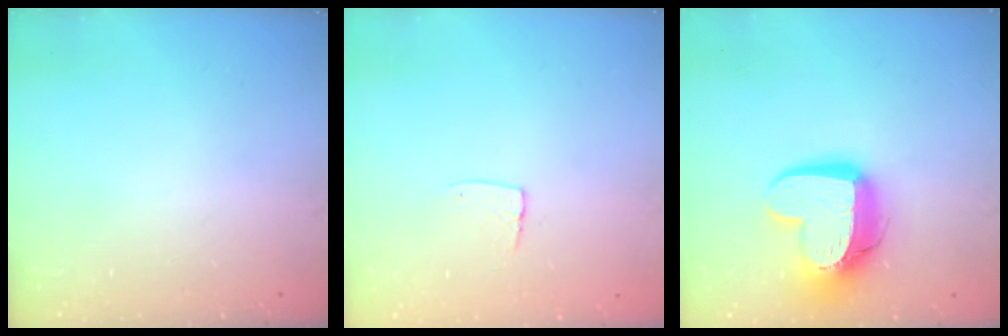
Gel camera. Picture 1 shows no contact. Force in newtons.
{"total": 5.3, "press": 5.3, "slide": 0.4}
{"total": 14.9, "press": 14.8, "slide": 1.4}